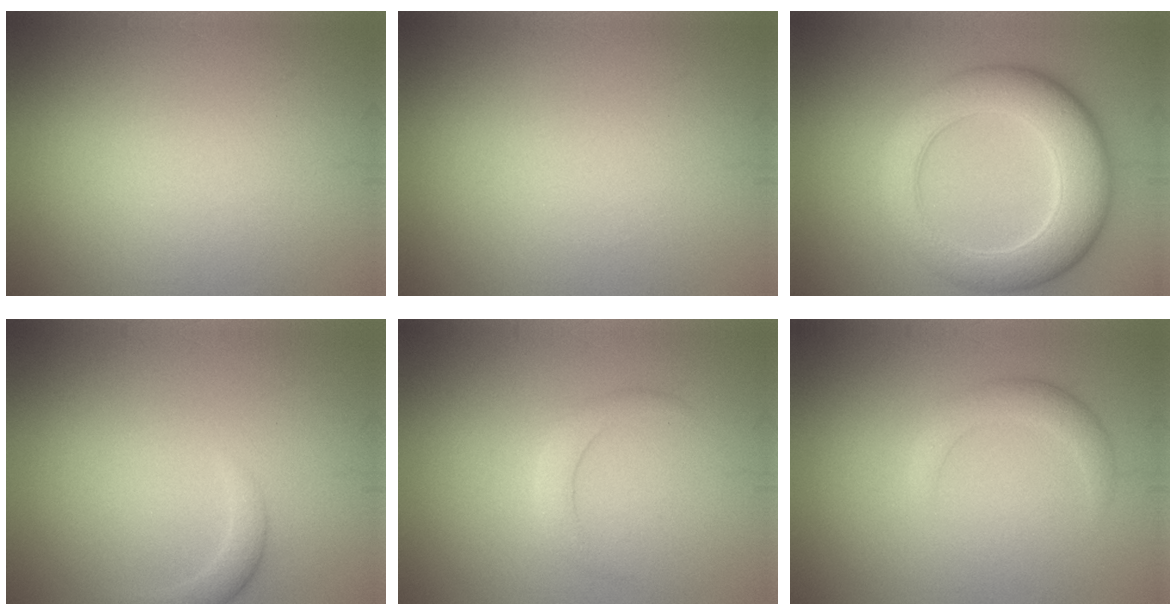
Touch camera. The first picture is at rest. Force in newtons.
{"total": 0.0}
{"total": 8.0, "press": 8.0, "slide": 0.3}
{"total": 1.4, "press": 1.4, "slide": 0.1}
{"total": 1.5, "press": 1.5, "slide": 0.0}
{"total": 2.0, "press": 2.0, "slide": 0.1}